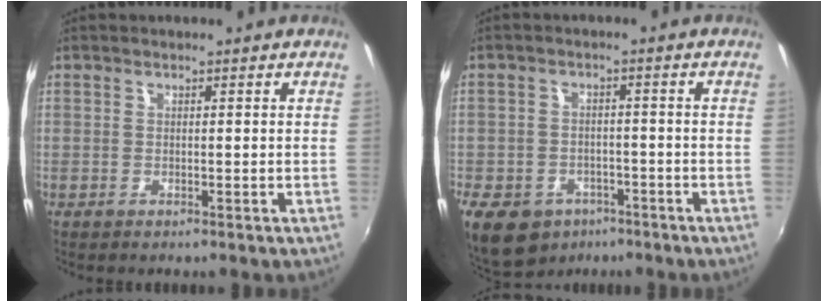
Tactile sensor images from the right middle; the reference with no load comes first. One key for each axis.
{"total": 13.6, "fx": -7.9, "fy": 9.4, "fz": 5.7, "tx": -0.162, "ty": -0.012, "tz": -0.114}